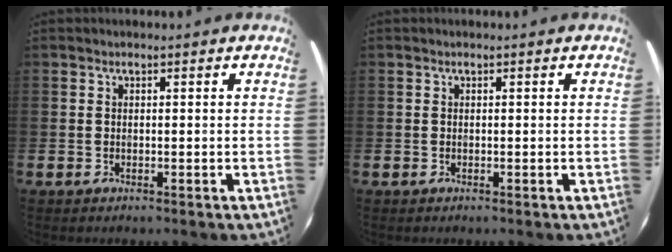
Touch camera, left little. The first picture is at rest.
{"total": 0.0}